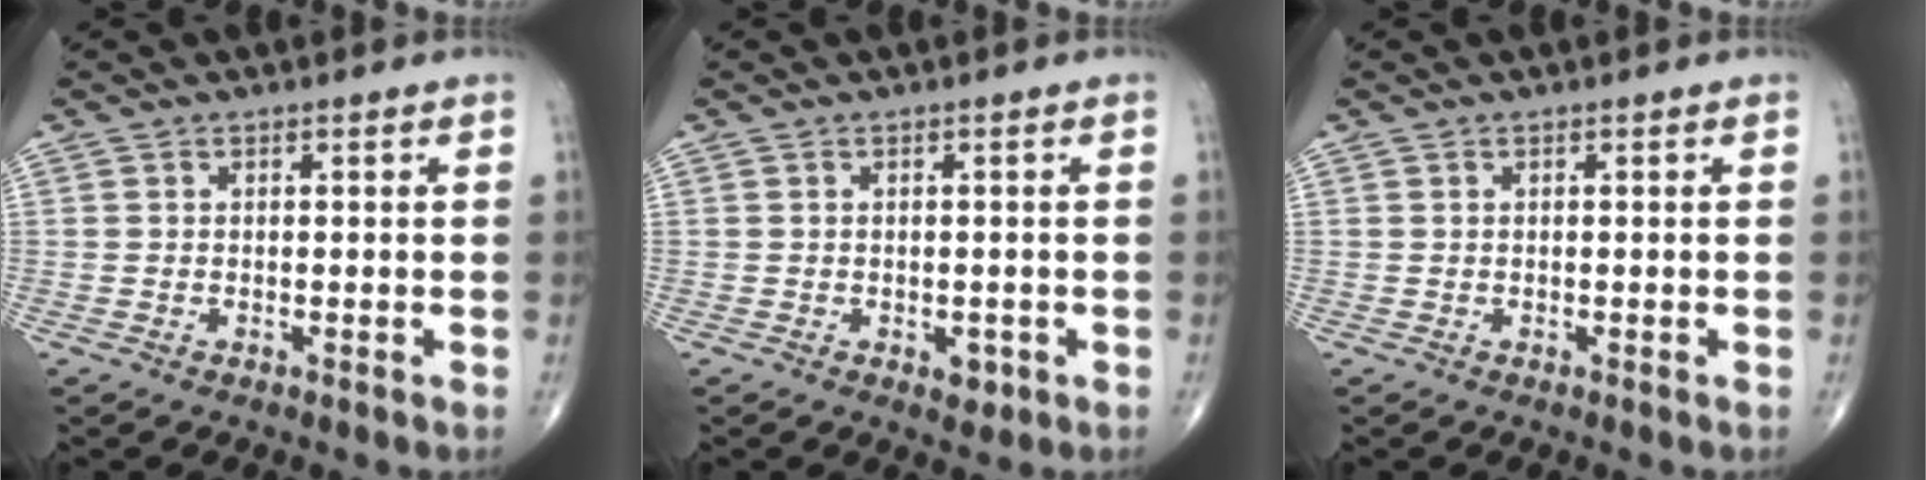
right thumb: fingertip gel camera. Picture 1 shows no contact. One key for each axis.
{"total": 2.0, "fx": -0.8, "fy": 1.3, "fz": 1.4, "tx": -0.007, "ty": -0.001, "tz": -0.007}
{"total": 0.0}